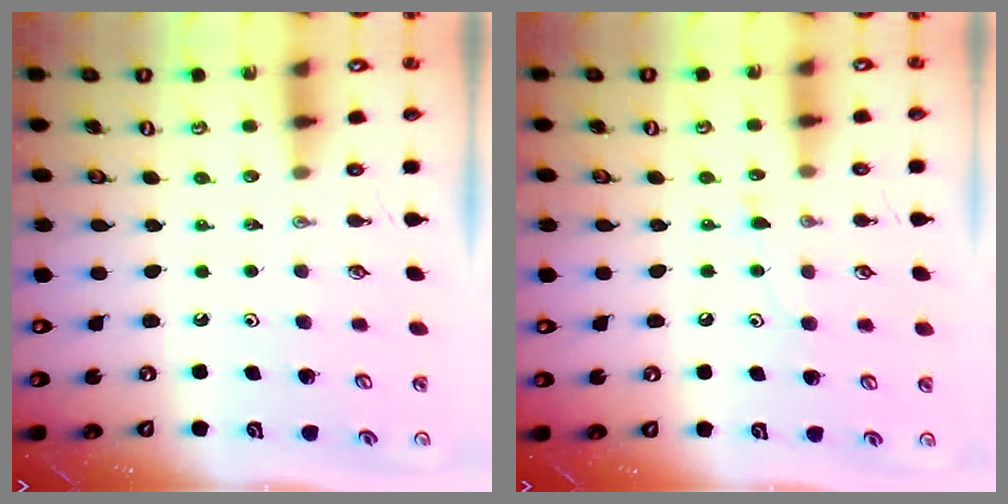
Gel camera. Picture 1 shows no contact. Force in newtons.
{"total": 7.1, "press": 7.1, "slide": 0.5}